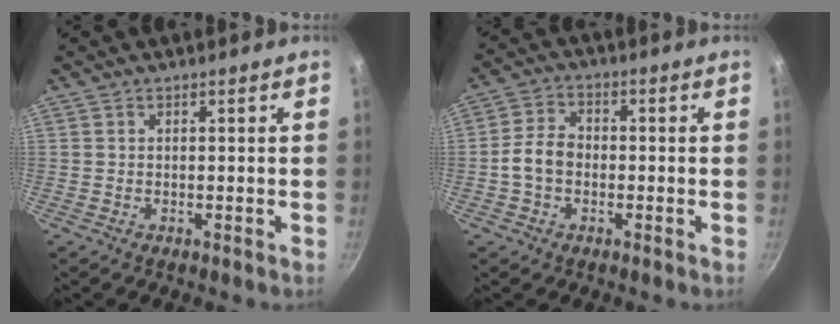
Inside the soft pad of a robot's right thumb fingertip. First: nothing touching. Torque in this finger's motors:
{"motor_torque": [0.44, 1.00, 0.80, -0.71, 0.20]}